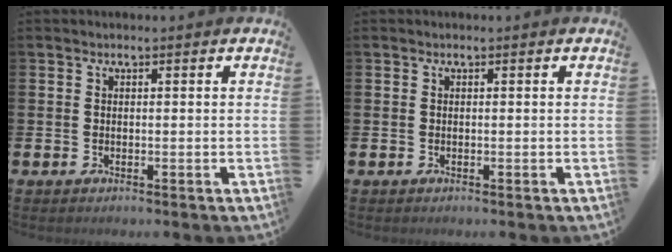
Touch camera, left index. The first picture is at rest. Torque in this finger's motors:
{"motor_torque": [0.00, 0.00, 0.00, 0.00]}